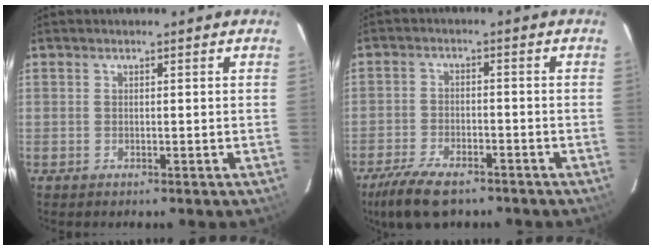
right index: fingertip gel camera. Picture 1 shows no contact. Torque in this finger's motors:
{"motor_torque": [0.82, -0.79, 0.25, 0.03]}